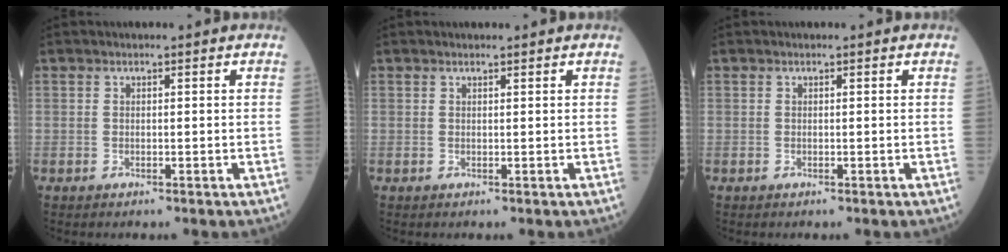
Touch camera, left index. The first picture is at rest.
{"total": 1.2, "force": [1.0, 0.1, 0.7], "torque": [-0.012, 0.009, 0.015]}
{"total": 0.0}